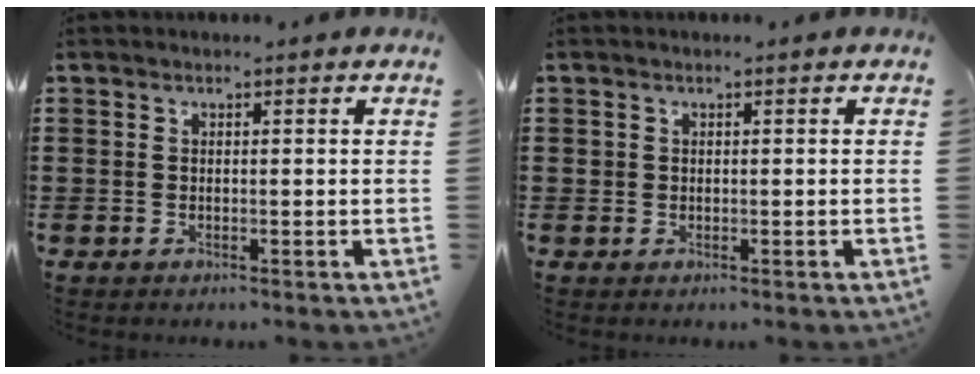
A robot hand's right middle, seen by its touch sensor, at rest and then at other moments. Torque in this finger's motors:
{"motor_torque": [-1.86, 0.28, -0.16, -0.04]}